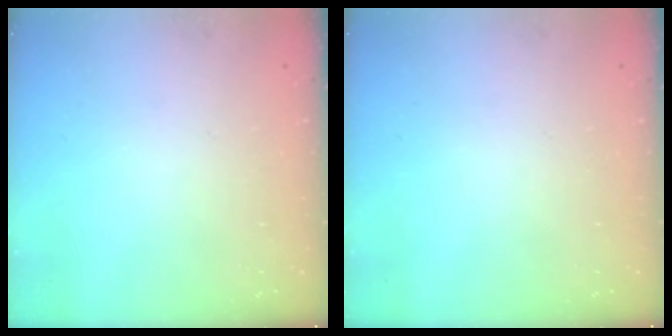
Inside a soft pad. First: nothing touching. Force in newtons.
{"total": 0.0}